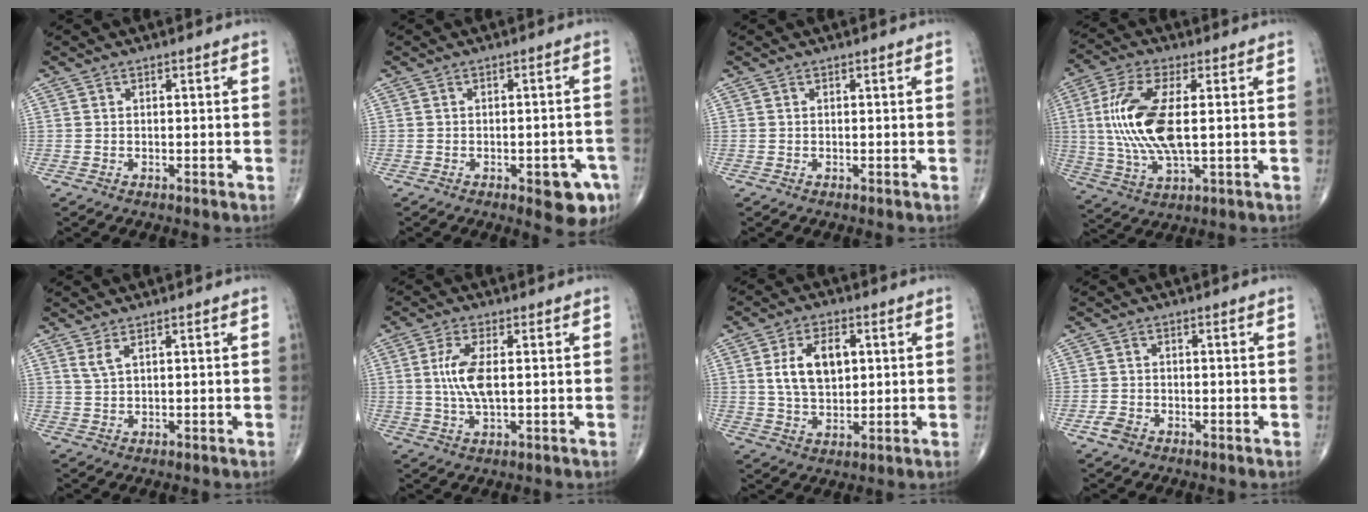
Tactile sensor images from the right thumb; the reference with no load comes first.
{"total": 7.0, "force": [-3.2, 2.8, 5.6], "torque": [-0.047, 0.013, -0.033]}
{"total": 0.0}
{"total": 15.1, "force": [1.2, 5.8, 13.8], "torque": [-0.306, -0.003, 0.026]}
{"total": 2.0, "force": [1.3, 0.4, 1.5], "torque": [-0.039, -0.003, 0.032]}
{"total": 7.0, "force": [0.6, 2.5, 6.5], "torque": [-0.147, -0.002, 0.013]}
{"total": 9.6, "force": [2.1, 5.7, 7.5], "torque": [-0.122, -0.002, 0.041]}
{"total": 2.5, "force": [-1.5, 1.6, 1.1], "torque": [-0.020, 0.007, -0.027]}